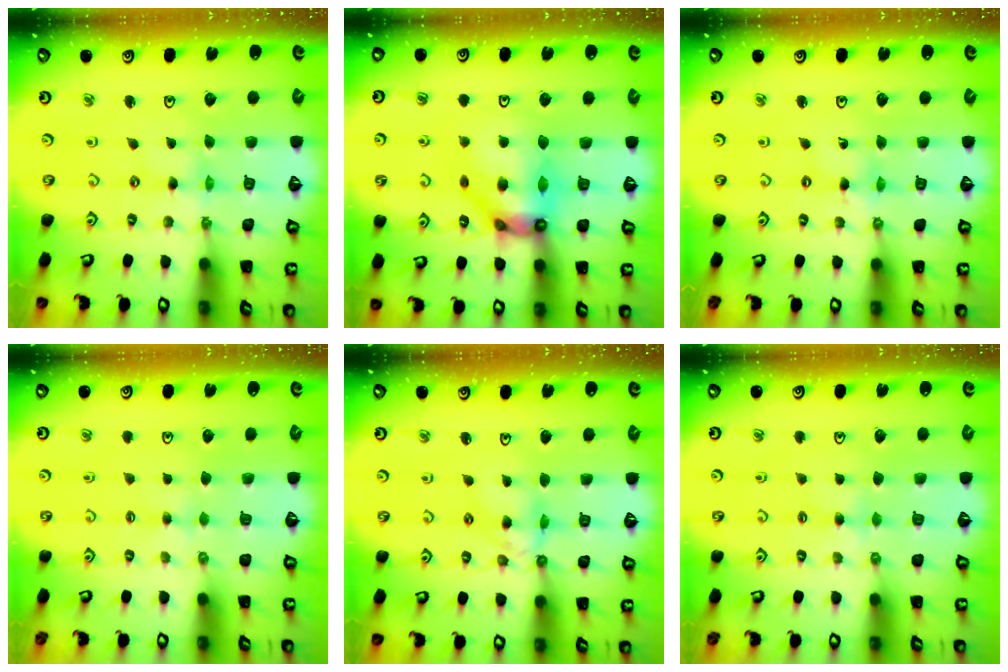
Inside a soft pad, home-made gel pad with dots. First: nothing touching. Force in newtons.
{"total": 13.7, "press": 13.6, "slide": 1.5}
{"total": 0.9, "press": 0.9, "slide": 0.2}
{"total": 2.7, "press": 2.7, "slide": 0.6}
{"total": 8.0, "press": 8.0, "slide": 0.6}
{"total": 2.7, "press": 2.7, "slide": 0.5}